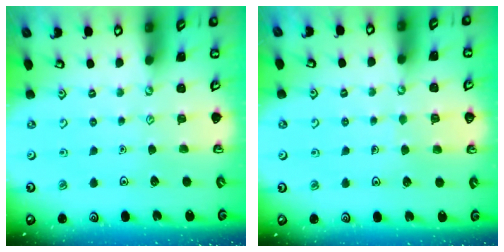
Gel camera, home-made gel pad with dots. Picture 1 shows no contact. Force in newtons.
{"total": 3.1, "press": 3.1, "slide": 0.2}